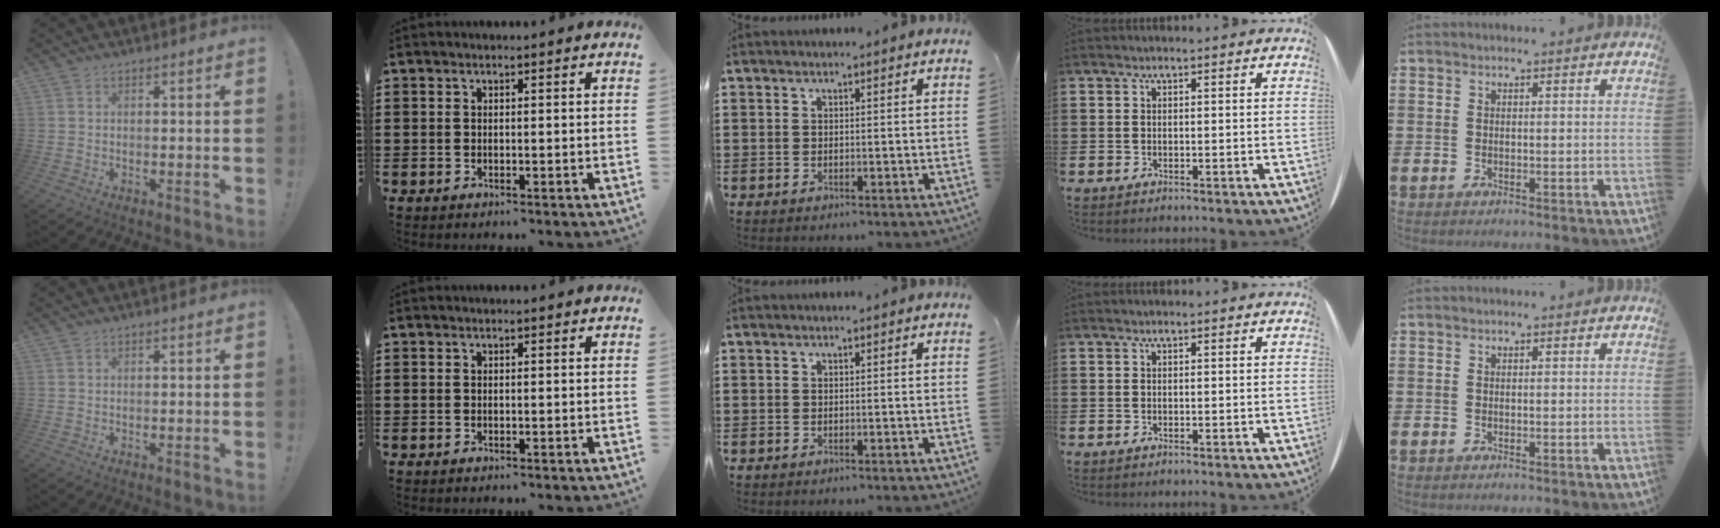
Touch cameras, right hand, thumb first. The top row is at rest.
{}